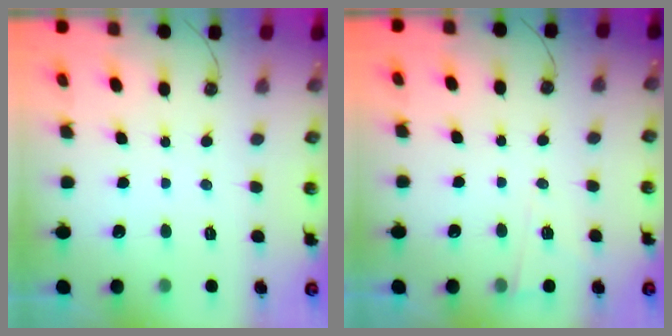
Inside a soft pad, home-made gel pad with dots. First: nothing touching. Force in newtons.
{"total": 5.2, "press": 5.2, "slide": 0.2}